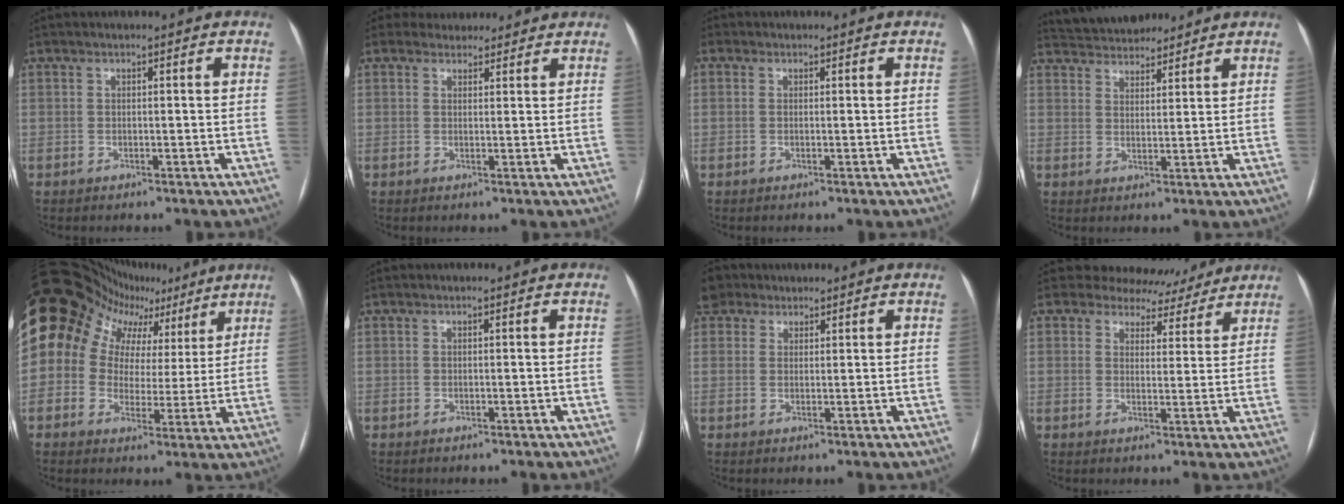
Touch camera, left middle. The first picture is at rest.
{"total": 6.4, "force": [5.7, 2.7, 0.5], "torque": [0.009, 0.023, 0.065]}
{"total": 0.7, "force": [-0.5, -0.4, -0.3], "torque": [-0.003, -0.010, -0.009]}
{"total": 8.8, "force": [8.2, 2.5, 1.7], "torque": [-0.028, 0.022, 0.131]}
{"total": 22.3, "force": [11.5, 16.1, 10.3], "torque": [-0.234, 0.094, 0.184]}
{"total": 0.0}
{"total": 3.4, "force": [3.0, 1.6, -0.5], "torque": [0.001, 0.014, 0.062]}
{"total": 8.7, "force": [7.9, 3.7, 0.0], "torque": [0.021, 0.002, 0.085]}